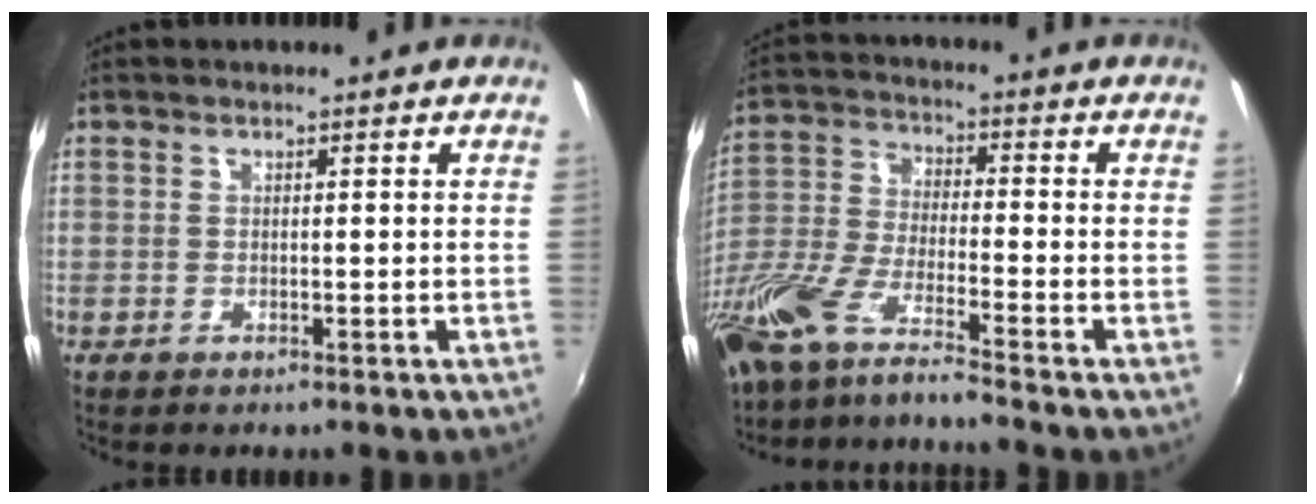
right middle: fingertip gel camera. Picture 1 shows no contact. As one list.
[{"total": 13.2, "force": [-10.6, 1.0, 7.9], "torque": [-0.170, -0.028, -0.209]}]